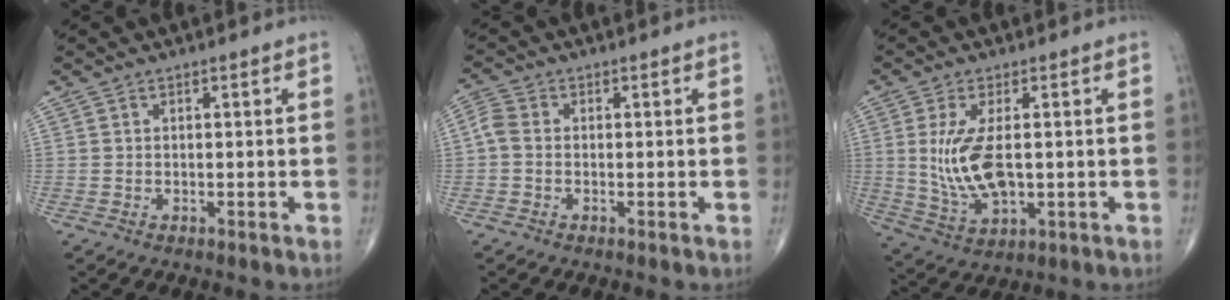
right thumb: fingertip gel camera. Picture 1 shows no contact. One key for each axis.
{"total": 2.8, "fx": -0.4, "fy": 2.0, "fz": 2.0, "tx": -0.046, "ty": 0.007, "tz": -0.019}
{"total": 10.7, "fx": 0.5, "fy": 5.0, "fz": 9.4, "tx": -0.190, "ty": -0.013, "tz": 0.020}